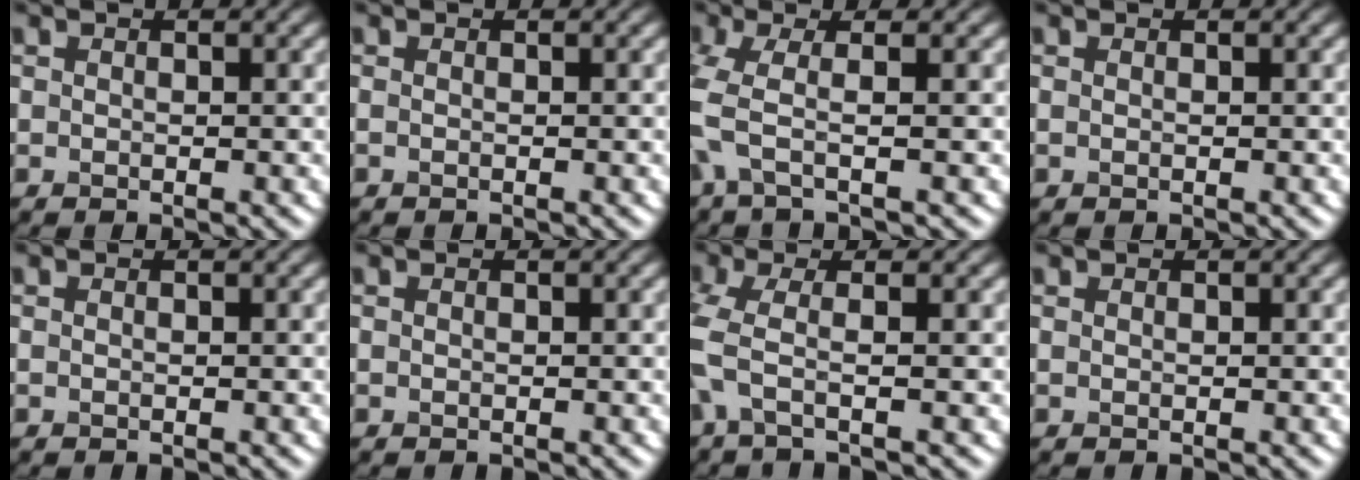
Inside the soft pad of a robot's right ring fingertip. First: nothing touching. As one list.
[{"total": 0.5, "force": [-0.1, 0.2, 0.4], "torque": [-0.006, -0.003, -0.006]}, {"total": 3.9, "force": [-0.9, 0.8, 3.7], "torque": [-0.091, -0.009, -0.025]}, {"total": 0.0}, {"total": 0.0}, {"total": 0.0}, {"total": 3.6, "force": [-0.8, 0.9, 3.4], "torque": [-0.085, -0.008, -0.026]}, {"total": 0.0}]